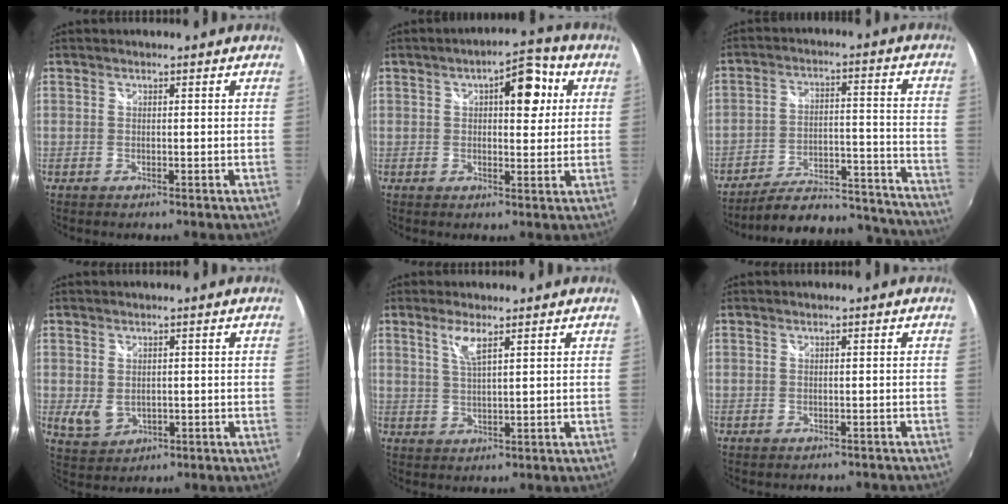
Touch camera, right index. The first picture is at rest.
{"total": 8.2, "force": [2.5, 3.6, 6.9], "torque": [-0.096, 0.022, 0.034]}
{"total": 23.4, "force": [-21.4, 5.8, 7.4], "torque": [-0.115, 0.030, -0.263]}
{"total": 4.5, "force": [0.1, 3.3, 3.0], "torque": [-0.060, -0.004, 0.013]}
{"total": 3.6, "force": [2.0, 0.4, 3.0], "torque": [-0.059, 0.000, 0.040]}
{"total": 2.9, "force": [-2.6, 1.1, 0.8], "torque": [-0.016, -0.012, -0.029]}